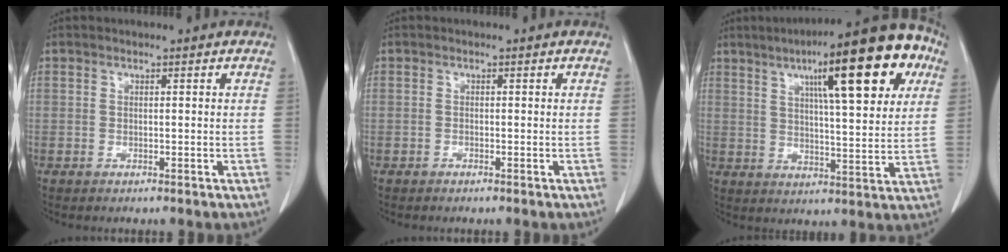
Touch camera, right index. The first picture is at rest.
{"total": 0.0}
{"total": 20.0, "force": [9.0, 3.2, 17.5], "torque": [-0.246, 0.027, 0.125]}